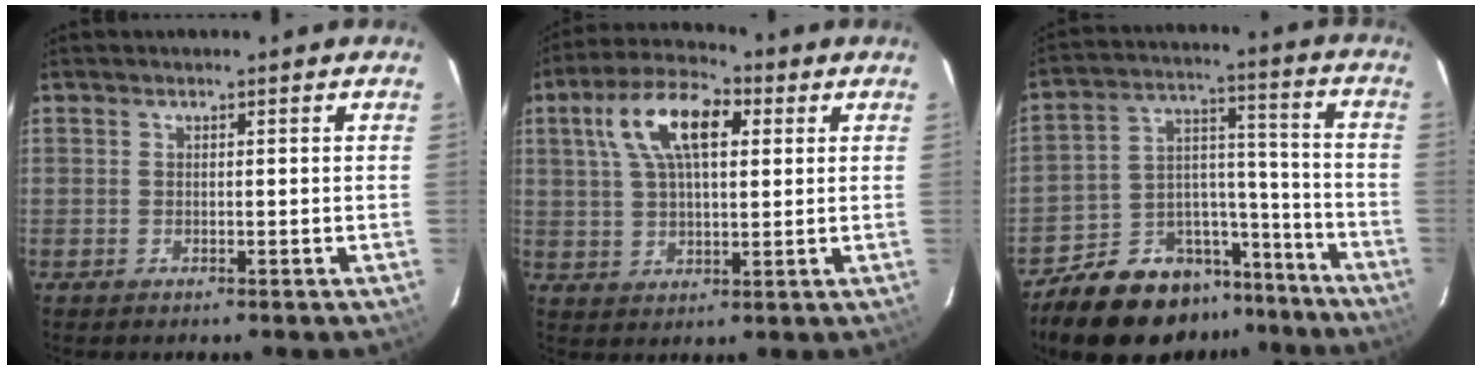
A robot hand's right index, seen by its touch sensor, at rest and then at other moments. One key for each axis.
{"total": 12.4, "fx": 4.3, "fy": 5.6, "fz": 10.2, "tx": -0.193, "ty": 0.031, "tz": 0.073}
{"total": 20.8, "fx": -16.4, "fy": 10.1, "fz": 8.0, "tx": -0.160, "ty": 0.068, "tz": -0.239}